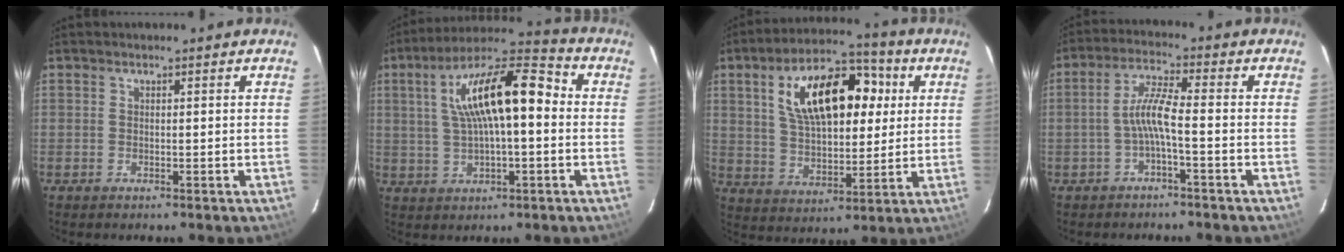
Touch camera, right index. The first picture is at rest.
{"total": 15.9, "force": [2.0, 5.2, 14.9], "torque": [-0.260, 0.033, 0.028]}
{"total": 18.0, "force": [5.5, 9.3, 14.4], "torque": [-0.255, 0.035, 0.094]}
{"total": 5.0, "force": [-1.9, 0.1, 4.7], "torque": [-0.104, 0.012, -0.035]}